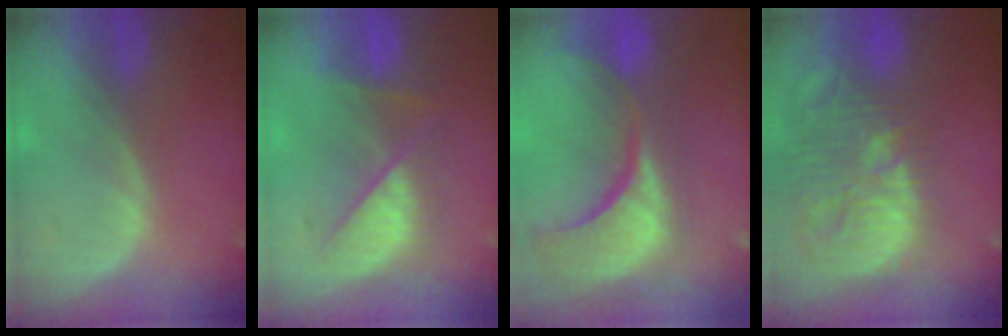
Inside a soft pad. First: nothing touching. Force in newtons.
{"total": 7.4, "press": 7.4, "slide": 0.5}
{"total": 15.1, "press": 12.0, "slide": 9.1}
{"total": 15.3, "press": 13.3, "slide": 7.5}